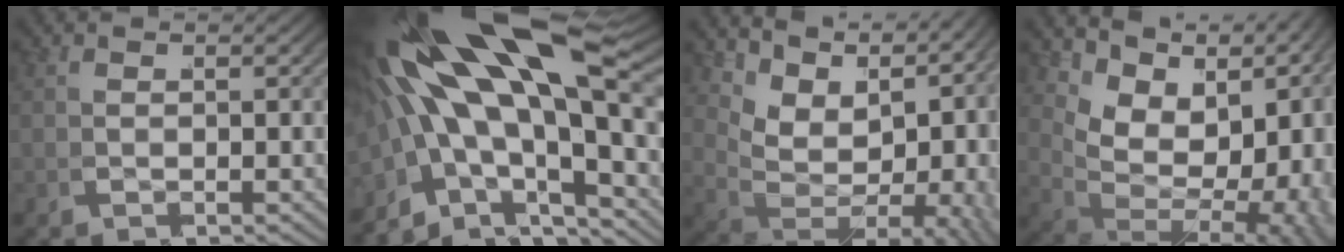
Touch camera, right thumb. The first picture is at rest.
{"total": 15.5, "force": [-0.4, 9.5, 12.3], "torque": [-0.245, -0.025, -0.001]}
{"total": 11.0, "force": [1.3, 7.2, 8.2], "torque": [-0.139, -0.017, 0.030]}
{"total": 14.8, "force": [0.6, 10.0, 10.9], "torque": [-0.185, -0.028, 0.026]}